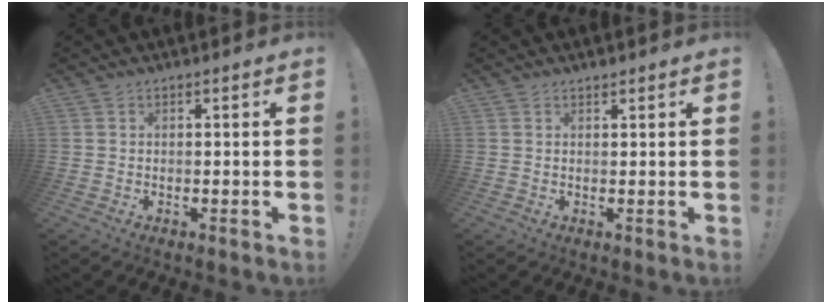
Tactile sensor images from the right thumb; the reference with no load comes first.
{"total": 0.8, "force": [0.8, 0.2, 0.0], "torque": [0.005, -0.002, 0.015]}